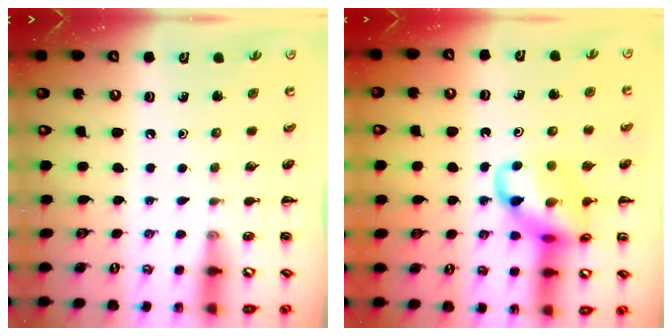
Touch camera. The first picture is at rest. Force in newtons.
{"total": 13.8, "press": 13.8, "slide": 1.1}